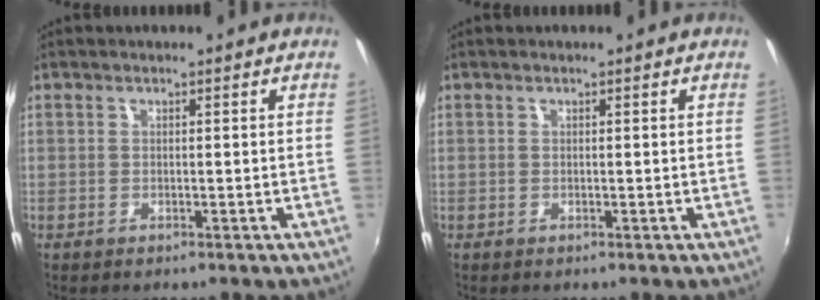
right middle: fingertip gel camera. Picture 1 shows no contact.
{"total": 0.0}